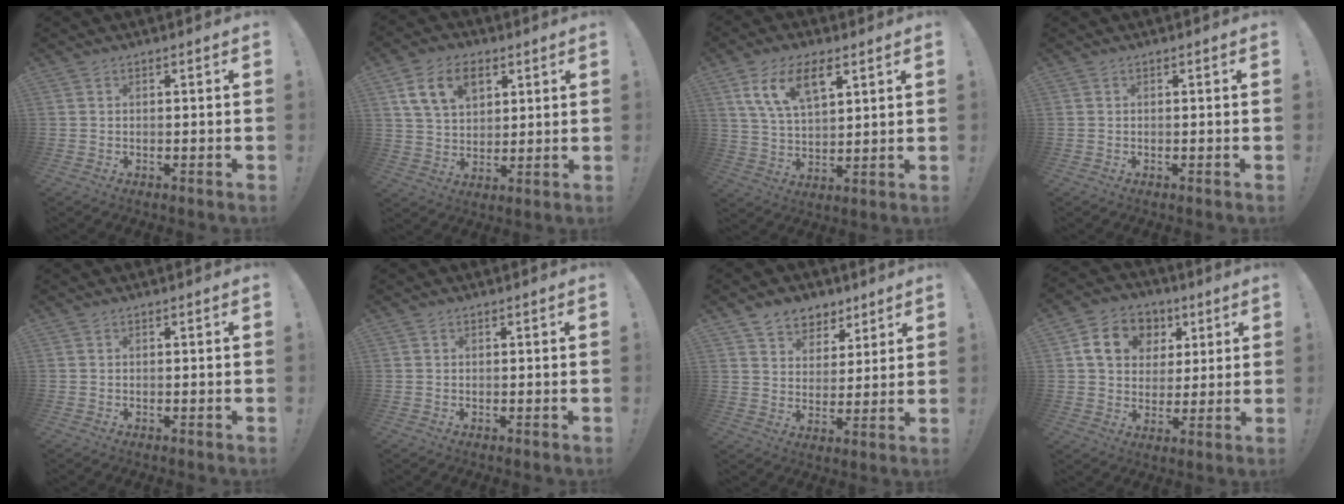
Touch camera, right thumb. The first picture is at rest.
{"total": 12.7, "force": [5.9, 8.3, 7.6], "torque": [-0.120, -0.010, 0.113]}
{"total": 11.9, "force": [6.5, 5.8, 8.1], "torque": [-0.144, -0.014, 0.120]}
{"total": 0.0}
{"total": 0.0}
{"total": 0.0}
{"total": 7.9, "force": [5.4, 5.6, 1.0], "torque": [-0.015, -0.041, 0.109]}
{"total": 13.3, "force": [4.9, 10.8, 6.1], "torque": [-0.088, -0.011, 0.097]}